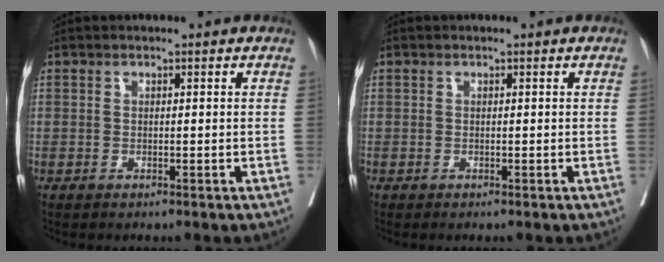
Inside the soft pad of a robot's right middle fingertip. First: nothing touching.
{"total": 0.0}